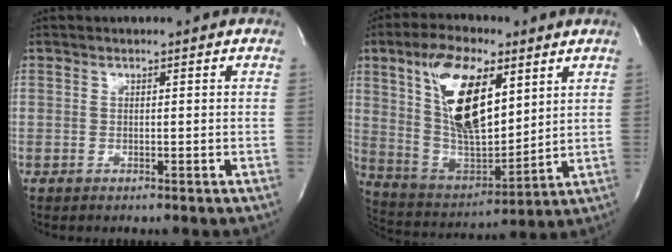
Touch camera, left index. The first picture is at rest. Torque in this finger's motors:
{"motor_torque": [1.75, -0.39, 1.05, 0.21]}